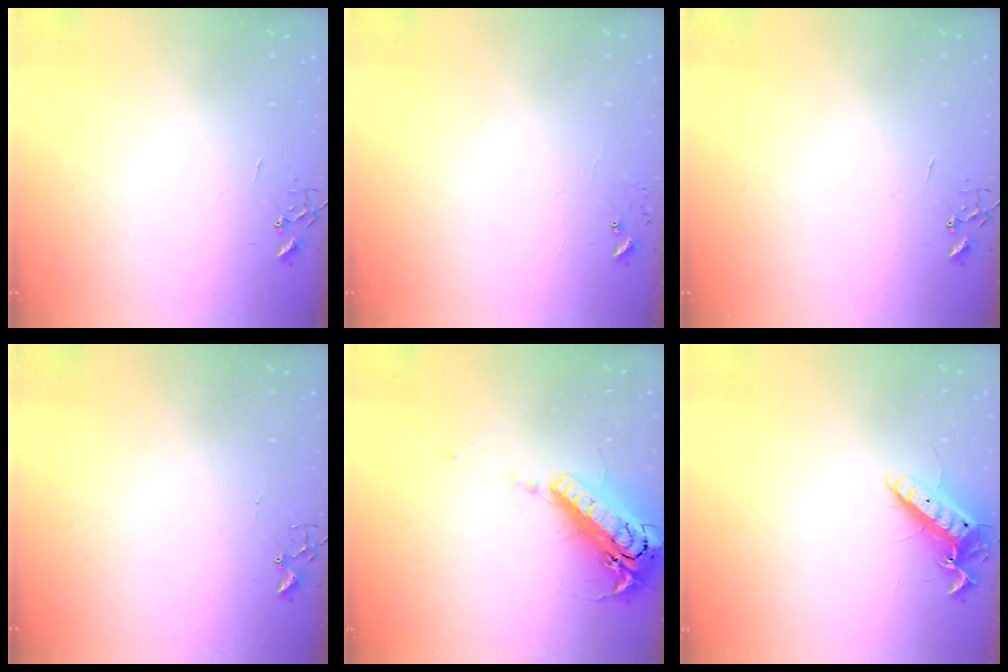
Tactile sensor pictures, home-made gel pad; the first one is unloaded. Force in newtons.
{"total": 6.3, "press": 6.3, "slide": 0.5}
{"total": 0.0}
{"total": 1.7, "press": 1.6, "slide": 0.2}
{"total": 21.3, "press": 20.9, "slide": 4.0}
{"total": 13.2, "press": 13.1, "slide": 1.2}